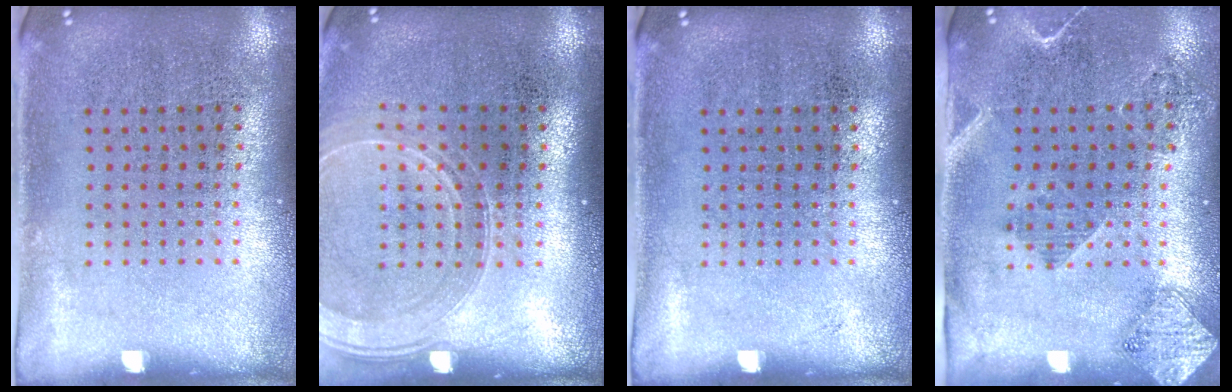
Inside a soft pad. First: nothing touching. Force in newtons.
{"total": 1.4, "press": 1.3, "slide": 0.5}
{"total": 0.0}
{"total": 1.8, "press": 1.6, "slide": 0.9}